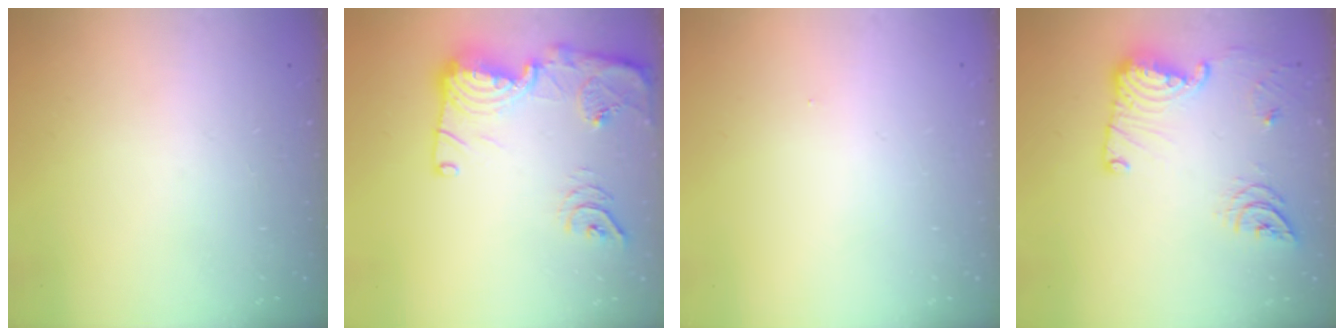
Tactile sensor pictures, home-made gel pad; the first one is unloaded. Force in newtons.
{"total": 21.3, "press": 21.2, "slide": 1.9}
{"total": 5.3, "press": 0.3, "slide": 5.2}
{"total": 15.7, "press": 15.5, "slide": 2.6}